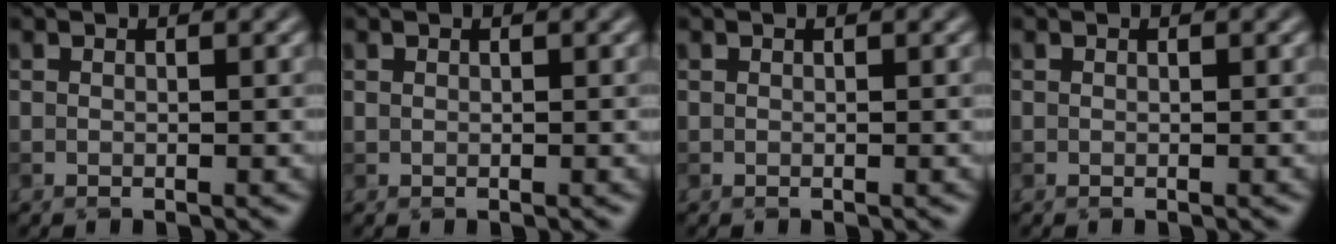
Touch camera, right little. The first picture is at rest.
{"total": 0.0}
{"total": 0.0}
{"total": 0.0}